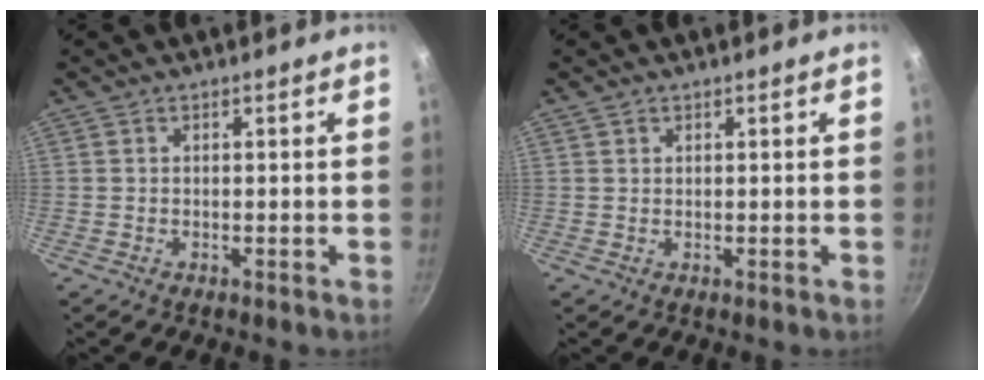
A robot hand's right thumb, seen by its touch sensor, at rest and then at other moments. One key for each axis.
{"total": 0.8, "fx": 0.5, "fy": 0.6, "fz": 0.2, "tx": -0.003, "ty": -0.001, "tz": 0.008}